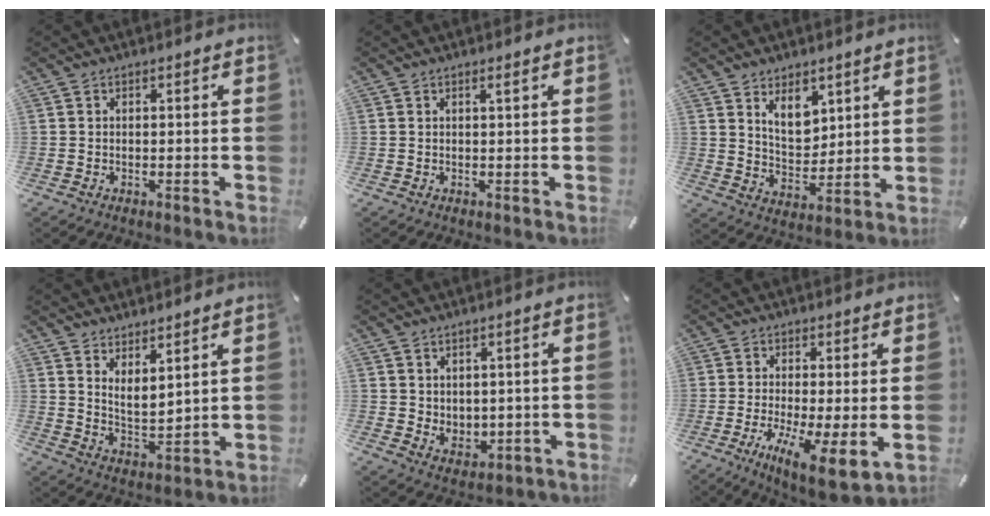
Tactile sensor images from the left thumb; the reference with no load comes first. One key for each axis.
{"total": 1.1, "fx": 0.5, "fy": 0.0, "fz": 1.0, "tx": -0.019, "ty": -0.001, "tz": 0.008}
{"total": 8.7, "fx": 5.3, "fy": 5.6, "fz": 4.1, "tx": -0.065, "ty": -0.028, "tz": 0.094}
{"total": 5.3, "fx": 5.3, "fy": 0.7, "fz": 0.6, "tx": -0.022, "ty": -0.040, "tz": 0.099}
{"total": 4.2, "fx": 2.6, "fy": 3.4, "fz": 0.4, "tx": -0.003, "ty": -0.018, "tz": 0.047}
{"total": 8.3, "fx": -1.7, "fy": 1.6, "fz": 8.0, "tx": -0.136, "ty": -0.024, "tz": -0.026}